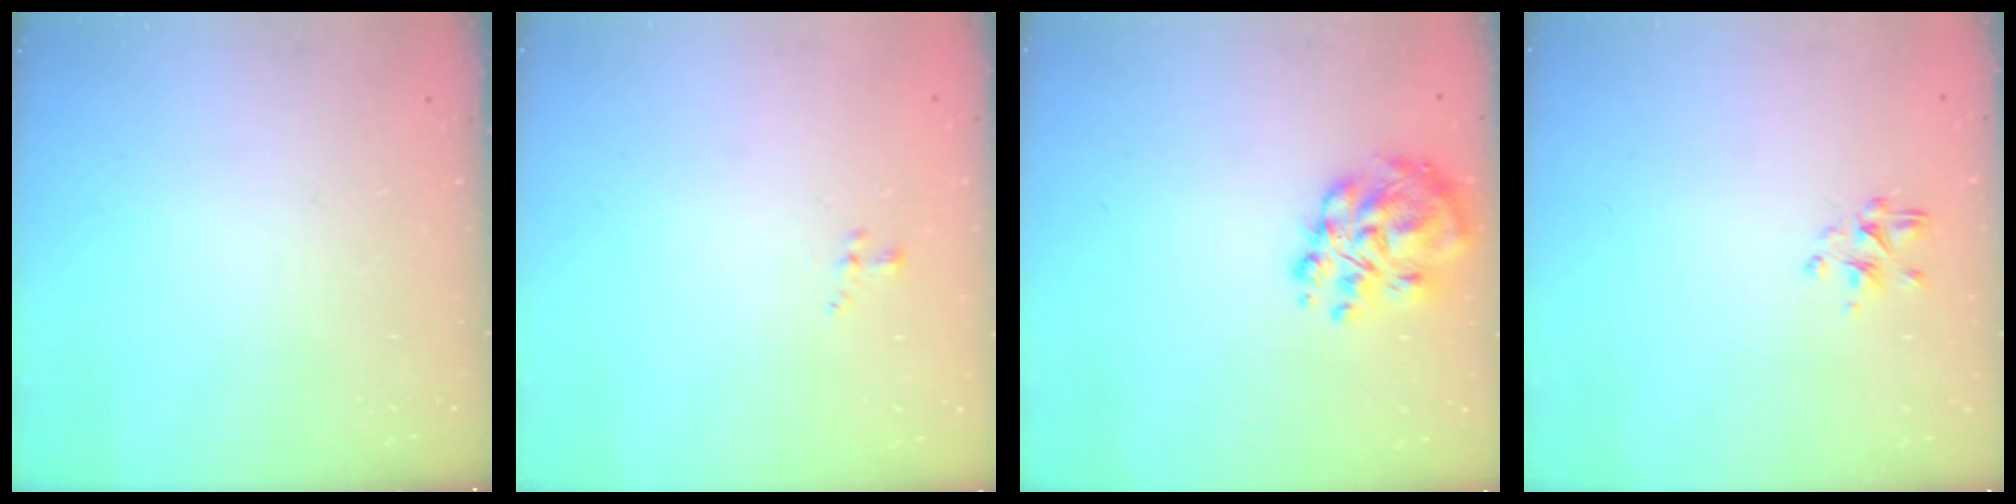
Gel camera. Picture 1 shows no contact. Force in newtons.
{"total": 0.8, "press": 0.6, "slide": 0.6}
{"total": 12.4, "press": 12.1, "slide": 2.7}
{"total": 2.1, "press": 1.9, "slide": 0.9}